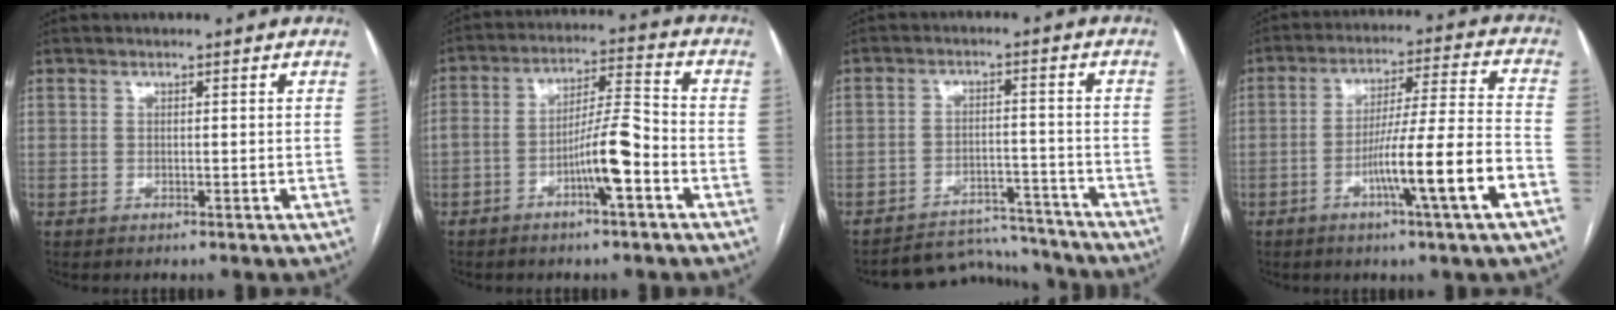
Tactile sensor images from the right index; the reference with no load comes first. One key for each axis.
{"total": 8.8, "fx": -3.8, "fy": 1.0, "fz": 7.9, "tx": -0.145, "ty": 0.019, "tz": -0.062}
{"total": 10.3, "fx": -10.0, "fy": 2.2, "fz": -0.6, "tx": 0.018, "ty": 0.026, "tz": -0.142}
{"total": 13.4, "fx": -5.5, "fy": -1.2, "fz": 12.1, "tx": -0.203, "ty": -0.001, "tz": -0.090}